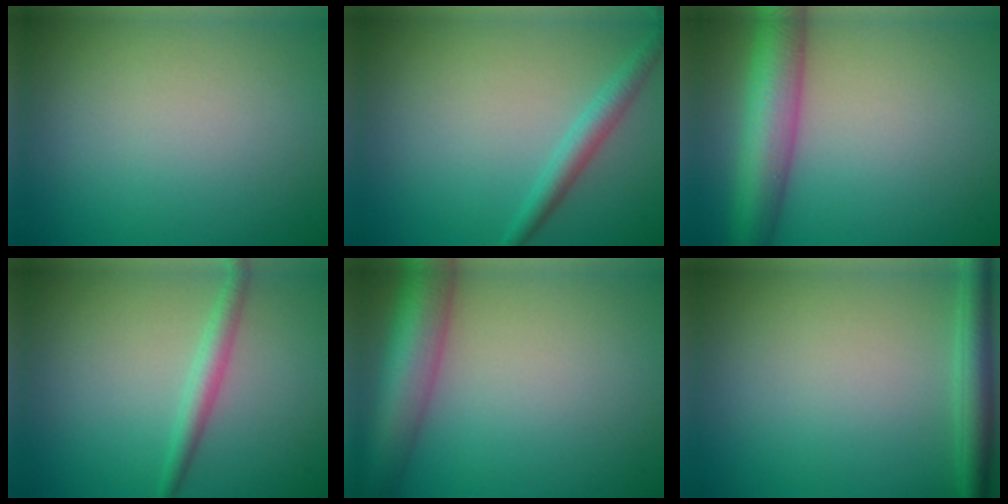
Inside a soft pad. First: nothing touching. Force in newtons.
{"total": 2.3, "press": 2.3, "slide": 0.1}
{"total": 7.4, "press": 7.4, "slide": 0.3}
{"total": 2.1, "press": 2.1, "slide": 0.1}
{"total": 7.8, "press": 7.8, "slide": 0.4}
{"total": 2.8, "press": 2.8, "slide": 0.2}